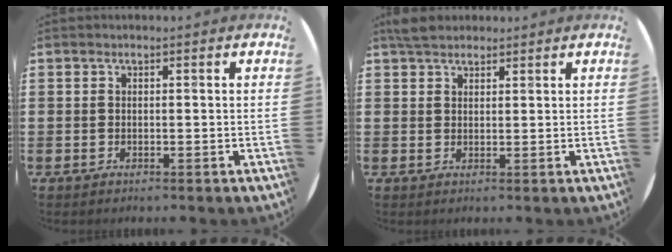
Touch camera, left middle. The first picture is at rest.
{"total": 2.8, "force": [2.5, 1.0, 0.7], "torque": [-0.011, 0.003, 0.046]}